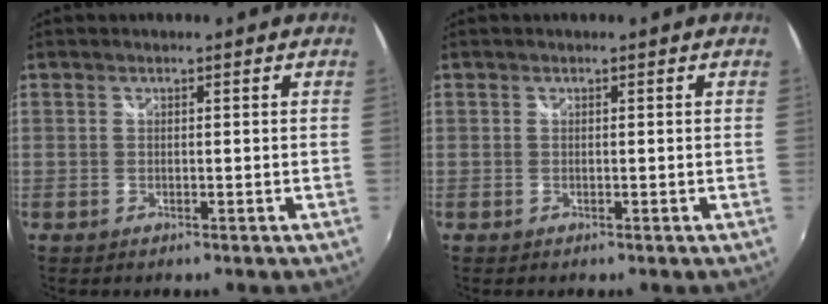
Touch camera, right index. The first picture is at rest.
{"total": 0.0}